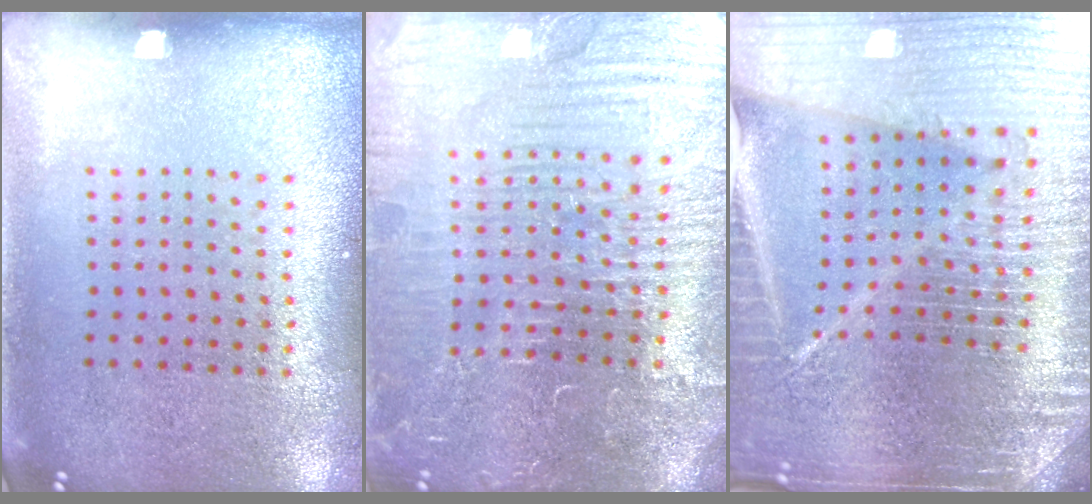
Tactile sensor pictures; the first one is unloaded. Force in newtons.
{"total": 5.5, "press": 5.0, "slide": 2.1}
{"total": 7.1, "press": 6.0, "slide": 3.7}